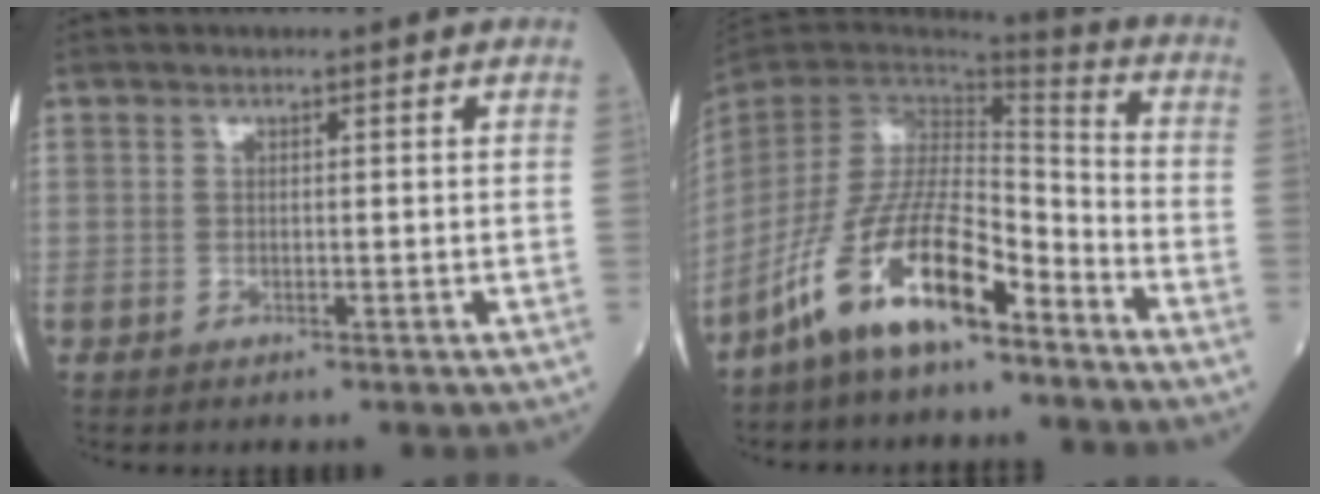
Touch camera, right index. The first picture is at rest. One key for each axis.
{"total": 14.6, "fx": -9.3, "fy": 4.1, "fz": 10.5, "tx": -0.214, "ty": 0.005, "tz": -0.175}